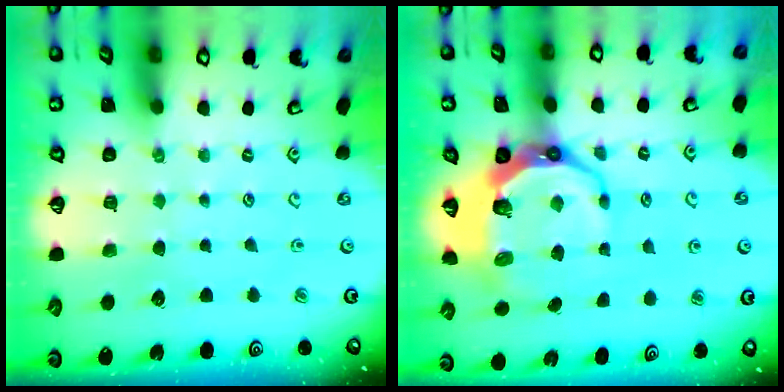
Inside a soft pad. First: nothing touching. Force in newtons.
{"total": 11.3, "press": 10.3, "slide": 4.5}